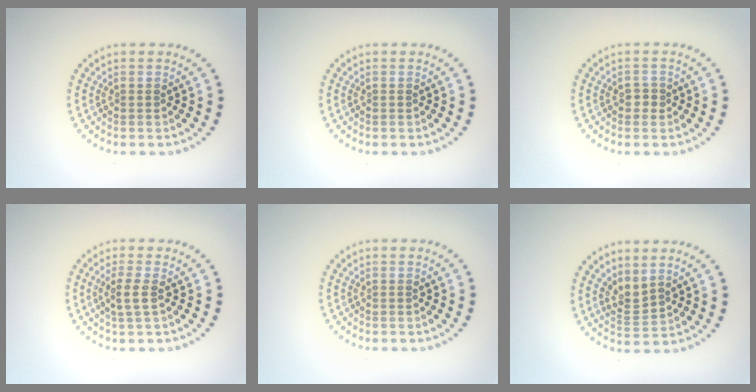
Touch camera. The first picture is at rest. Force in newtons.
{"total": 0.0}
{"total": 1.1, "press": 1.0, "slide": 0.4}
{"total": 1.8, "press": 1.6, "slide": 0.7}
{"total": 0.0}
{"total": 2.1, "press": 1.4, "slide": 1.6}